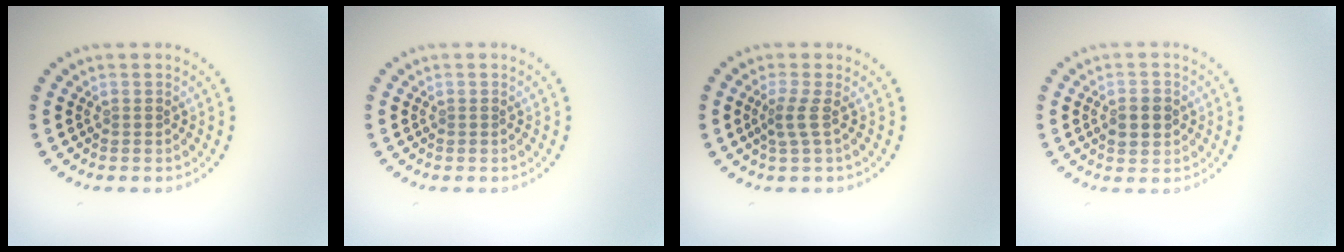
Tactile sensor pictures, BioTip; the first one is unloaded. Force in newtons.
{"total": 0.0}
{"total": 1.9, "press": 1.1, "slide": 1.5}
{"total": 2.3, "press": 2.3, "slide": 0.2}